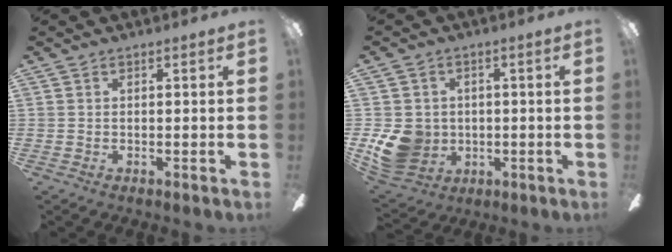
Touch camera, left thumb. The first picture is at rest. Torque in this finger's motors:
{"motor_torque": [0.79, 0.84, 0.16, -0.26, 0.22]}